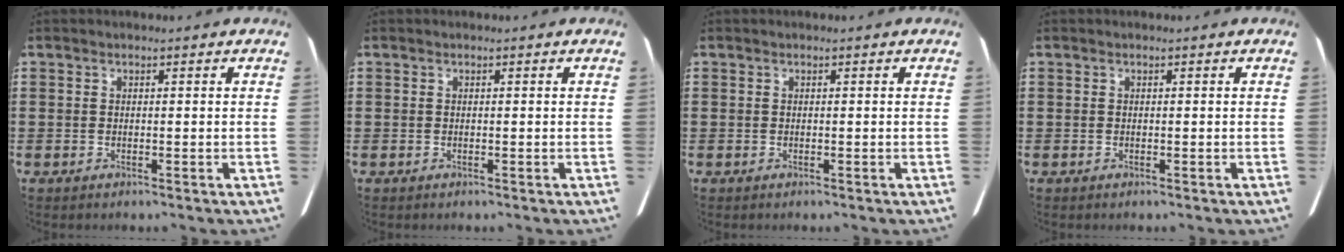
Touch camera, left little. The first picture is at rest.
{"total": 0.0}
{"total": 0.0}
{"total": 0.0}